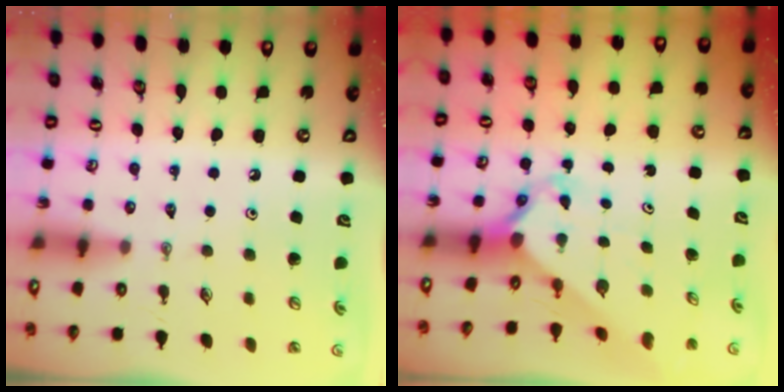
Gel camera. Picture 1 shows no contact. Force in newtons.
{"total": 2.5, "press": 2.5, "slide": 0.2}